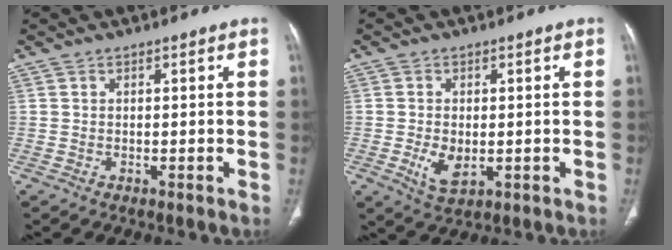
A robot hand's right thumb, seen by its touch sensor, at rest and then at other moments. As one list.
[{"total": 5.2, "force": [-1.0, 3.1, 4.1], "torque": [-0.073, -0.007, -0.009]}]